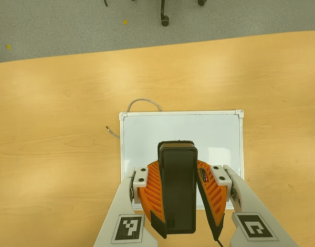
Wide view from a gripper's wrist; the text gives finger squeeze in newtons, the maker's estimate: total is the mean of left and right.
{"total": 8.4, "left": 8.0, "right": 8.7}